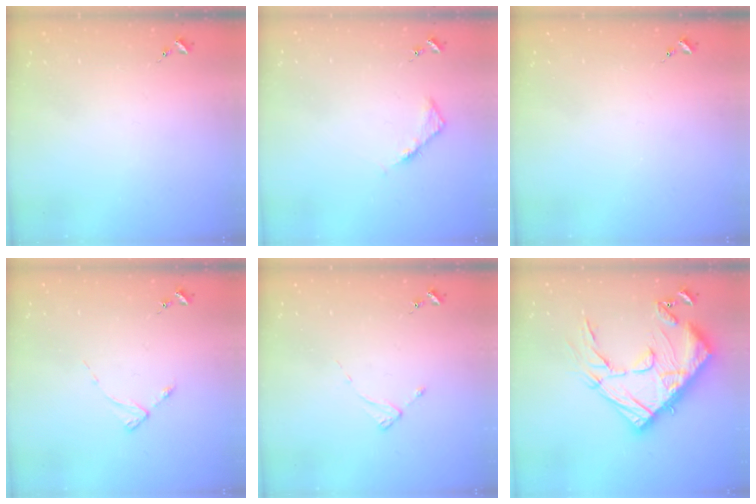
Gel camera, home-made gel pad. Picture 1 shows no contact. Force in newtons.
{"total": 4.1, "press": 4.0, "slide": 0.5}
{"total": 0.0}
{"total": 2.7, "press": 2.7, "slide": 0.3}
{"total": 2.0, "press": 2.0, "slide": 0.3}
{"total": 30.1, "press": 30.0, "slide": 2.9}